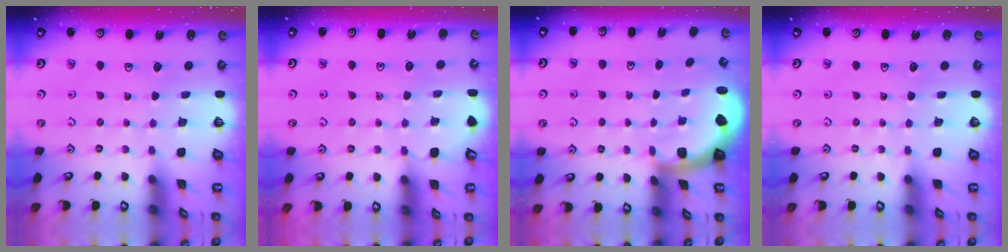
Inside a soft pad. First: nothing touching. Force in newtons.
{"total": 5.1, "press": 4.6, "slide": 2.2}
{"total": 2.0, "press": 2.0, "slide": 0.5}
{"total": 0.0}